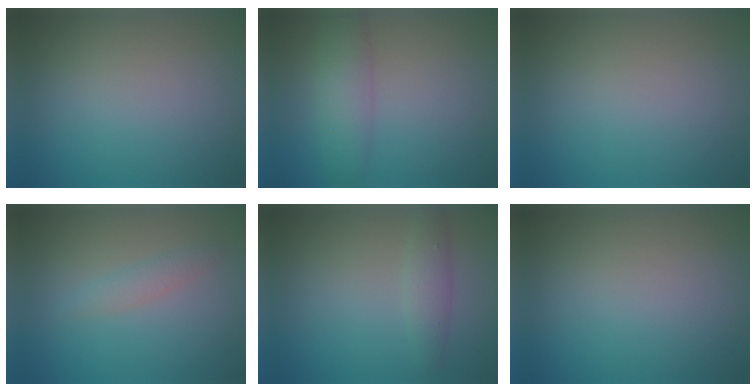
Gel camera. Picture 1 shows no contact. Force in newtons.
{"total": 4.0, "press": 4.0, "slide": 0.0}
{"total": 0.0}
{"total": 1.3, "press": 1.3, "slide": 0.0}
{"total": 1.9, "press": 1.9, "slide": 0.1}
{"total": 0.0}